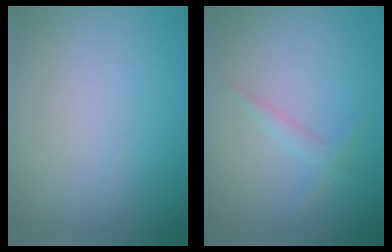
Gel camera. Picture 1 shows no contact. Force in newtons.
{"total": 1.4, "press": 1.4, "slide": 0.0}